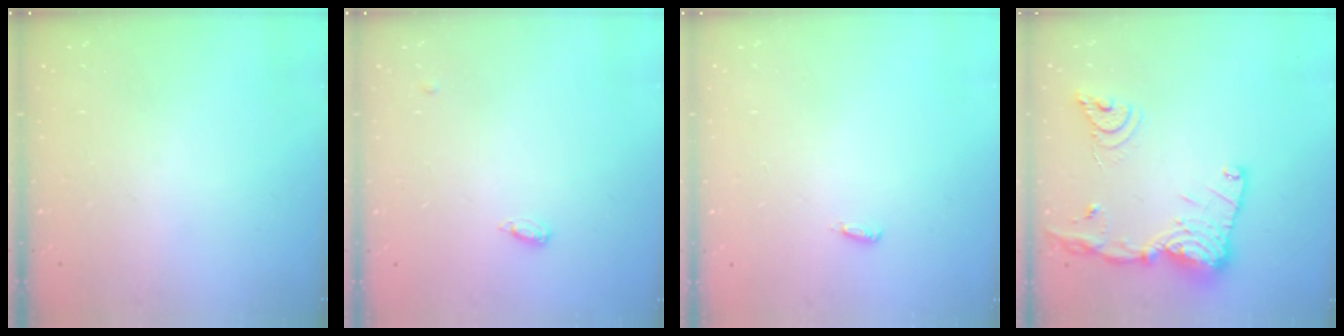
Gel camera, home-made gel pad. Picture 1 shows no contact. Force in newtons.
{"total": 4.0, "press": 3.9, "slide": 0.7}
{"total": 2.9, "press": 2.8, "slide": 0.9}
{"total": 18.5, "press": 18.4, "slide": 1.7}